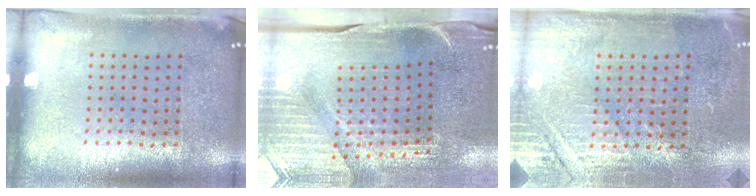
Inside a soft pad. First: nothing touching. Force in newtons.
{"total": 4.5, "press": 3.9, "slide": 2.3}
{"total": 2.8, "press": 2.8, "slide": 0.4}